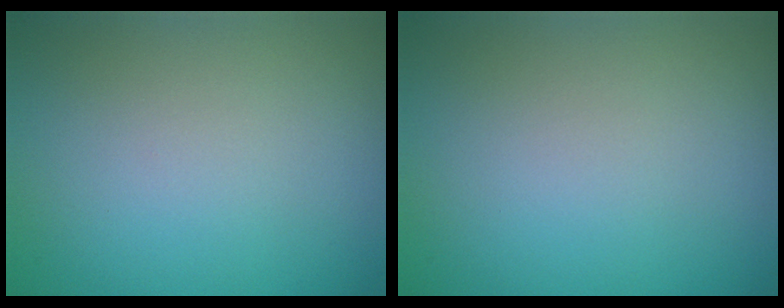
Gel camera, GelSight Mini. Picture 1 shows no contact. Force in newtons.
{"total": 0.0}